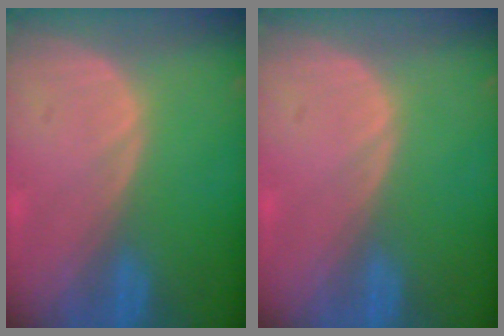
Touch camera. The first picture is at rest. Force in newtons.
{"total": 0.0}